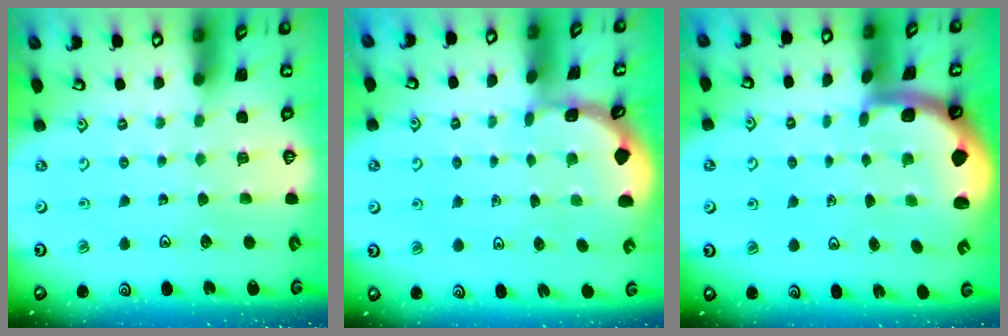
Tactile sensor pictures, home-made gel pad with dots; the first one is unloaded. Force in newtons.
{"total": 1.2, "press": 1.2, "slide": 0.2}
{"total": 1.7, "press": 1.6, "slide": 0.4}